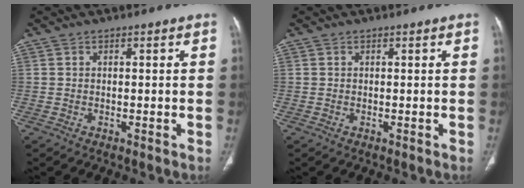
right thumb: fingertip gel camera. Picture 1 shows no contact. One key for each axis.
{"total": 0.0}